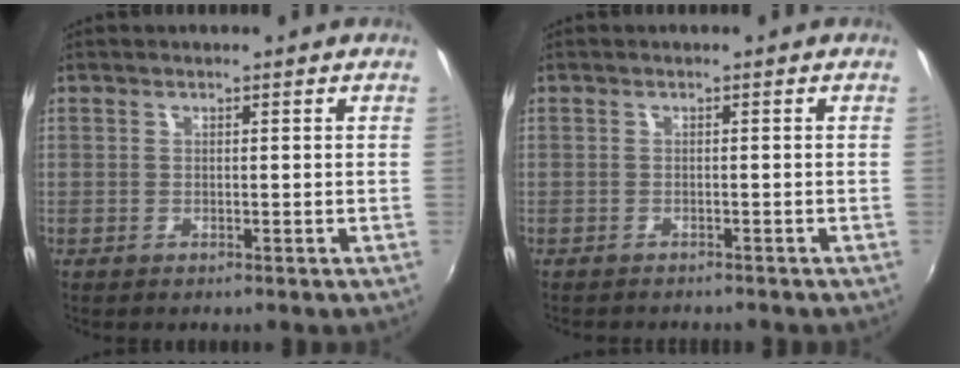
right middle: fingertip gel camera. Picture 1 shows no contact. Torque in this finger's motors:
{"motor_torque": [0.53, -0.39, 0.02, 0.02]}